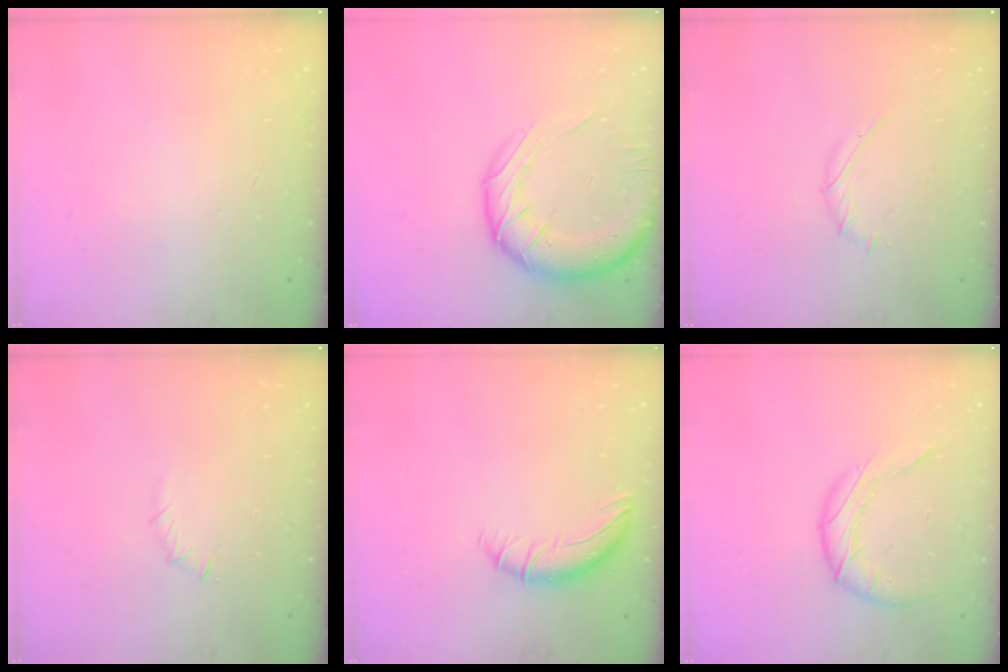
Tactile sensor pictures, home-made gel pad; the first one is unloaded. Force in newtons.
{"total": 18.2, "press": 17.8, "slide": 3.6}
{"total": 3.3, "press": 3.2, "slide": 0.9}
{"total": 3.5, "press": 3.3, "slide": 1.1}
{"total": 6.9, "press": 6.8, "slide": 1.4}
{"total": 12.6, "press": 12.5, "slide": 1.5}